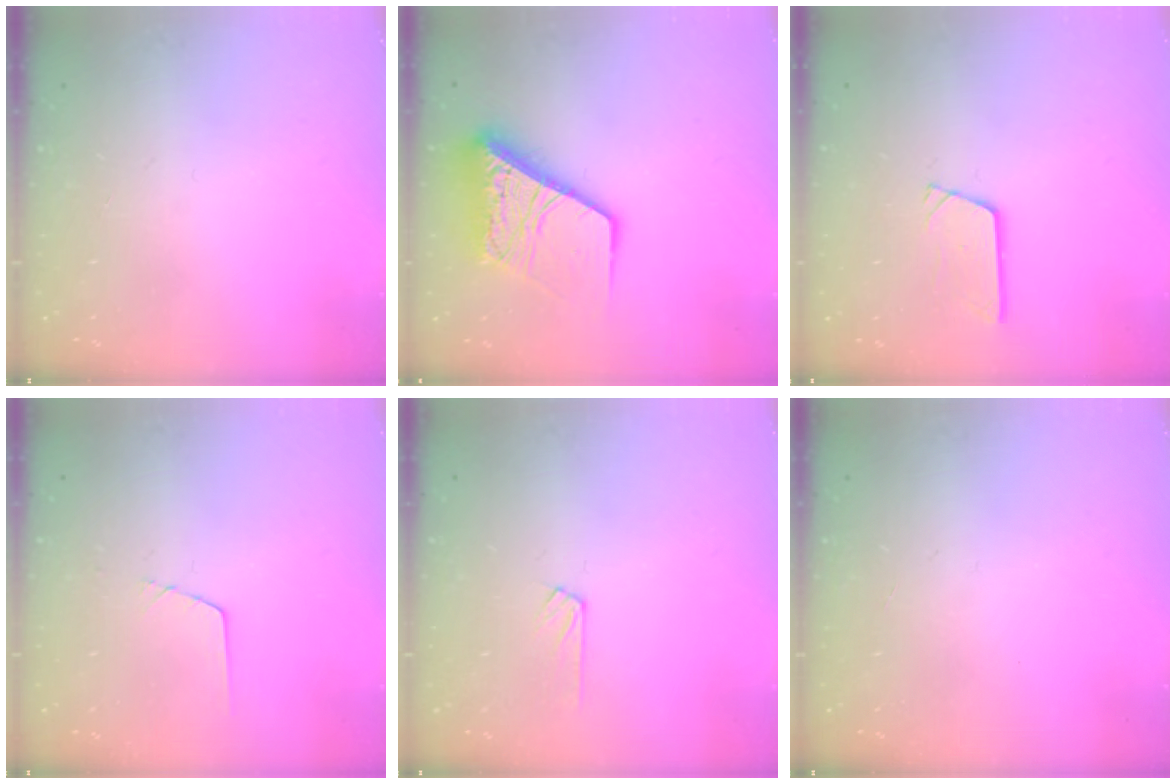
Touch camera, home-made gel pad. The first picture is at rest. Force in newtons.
{"total": 15.5, "press": 15.4, "slide": 1.9}
{"total": 3.2, "press": 3.2, "slide": 0.3}
{"total": 1.4, "press": 1.4, "slide": 0.1}
{"total": 3.8, "press": 3.7, "slide": 0.6}
{"total": 0.0}